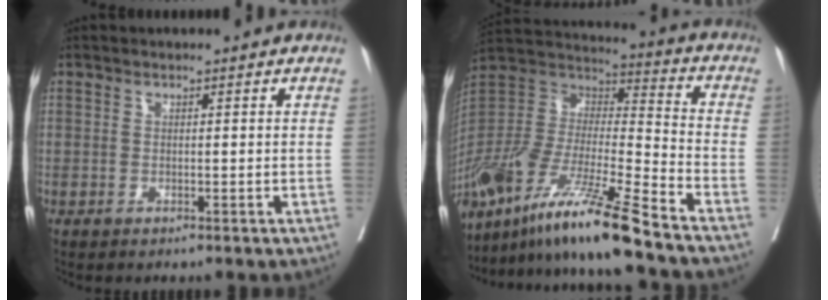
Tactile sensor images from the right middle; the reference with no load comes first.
{"total": 22.4, "force": [-16.3, 0.7, 15.4], "torque": [-0.335, -0.050, -0.311]}